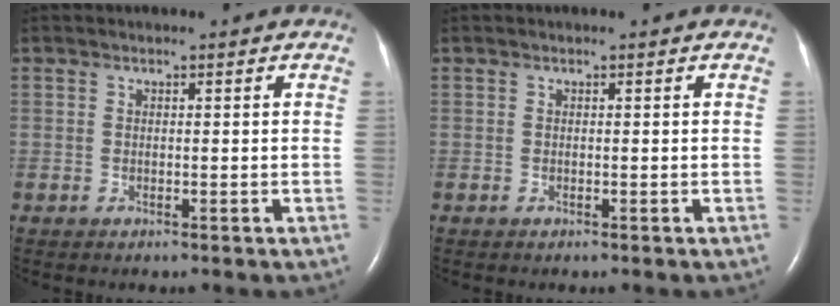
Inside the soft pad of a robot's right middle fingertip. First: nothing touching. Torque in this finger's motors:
{"motor_torque": [0.11, -0.04, -0.03, 0.01]}